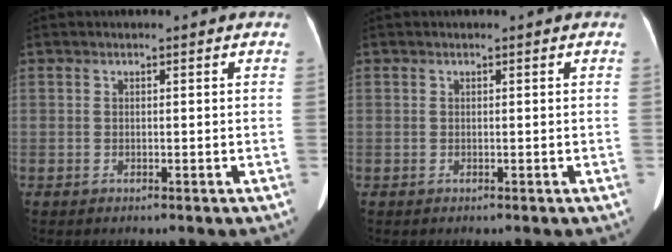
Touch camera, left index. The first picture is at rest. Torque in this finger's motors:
{"motor_torque": [-0.02, -0.16, 0.01, 0.00]}